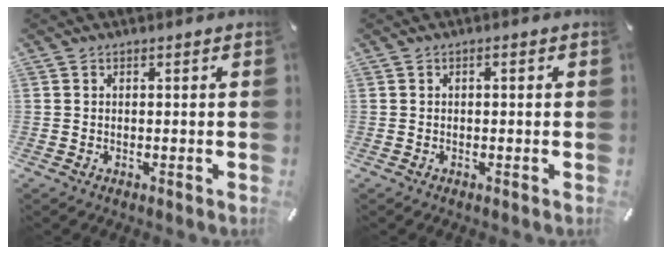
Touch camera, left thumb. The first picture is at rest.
{"total": 1.0, "force": [-0.2, 0.3, 0.9], "torque": [-0.017, 0.001, -0.004]}